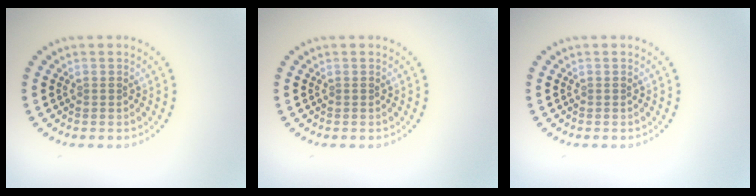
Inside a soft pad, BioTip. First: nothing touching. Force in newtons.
{"total": 0.0}
{"total": 0.0}